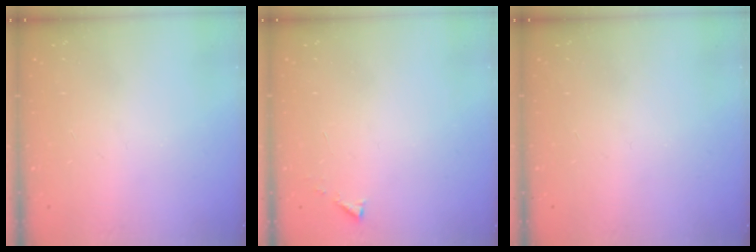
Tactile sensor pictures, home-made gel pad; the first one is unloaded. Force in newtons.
{"total": 2.9, "press": 2.9, "slide": 0.4}
{"total": 0.0}